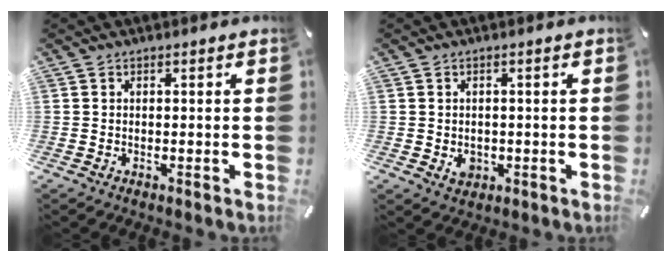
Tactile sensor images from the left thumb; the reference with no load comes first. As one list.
[{"total": 3.1, "force": [-0.6, 2.7, 1.5], "torque": [-0.009, -0.002, -0.011]}]